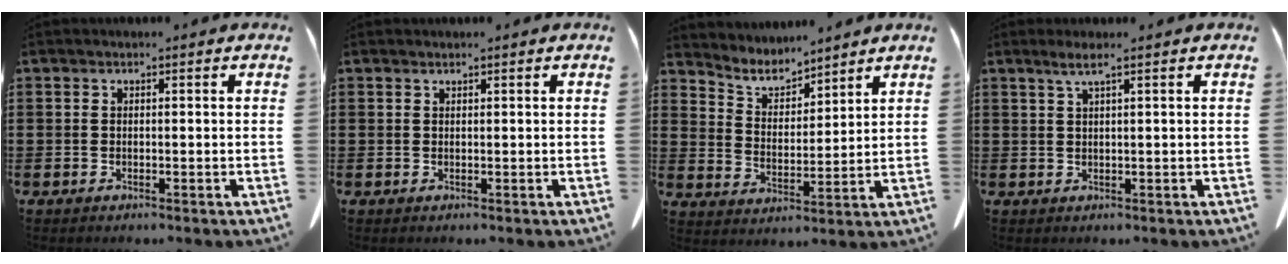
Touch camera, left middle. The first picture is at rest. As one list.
[{"total": 0.5, "force": [0.5, 0.0, 0.2], "torque": [-0.005, -0.004, 0.011]}, {"total": 5.0, "force": [4.8, 1.4, 0.8], "torque": [-0.041, -0.028, 0.083]}, {"total": 2.1, "force": [1.2, -0.2, 1.7], "torque": [-0.036, -0.003, 0.021]}]